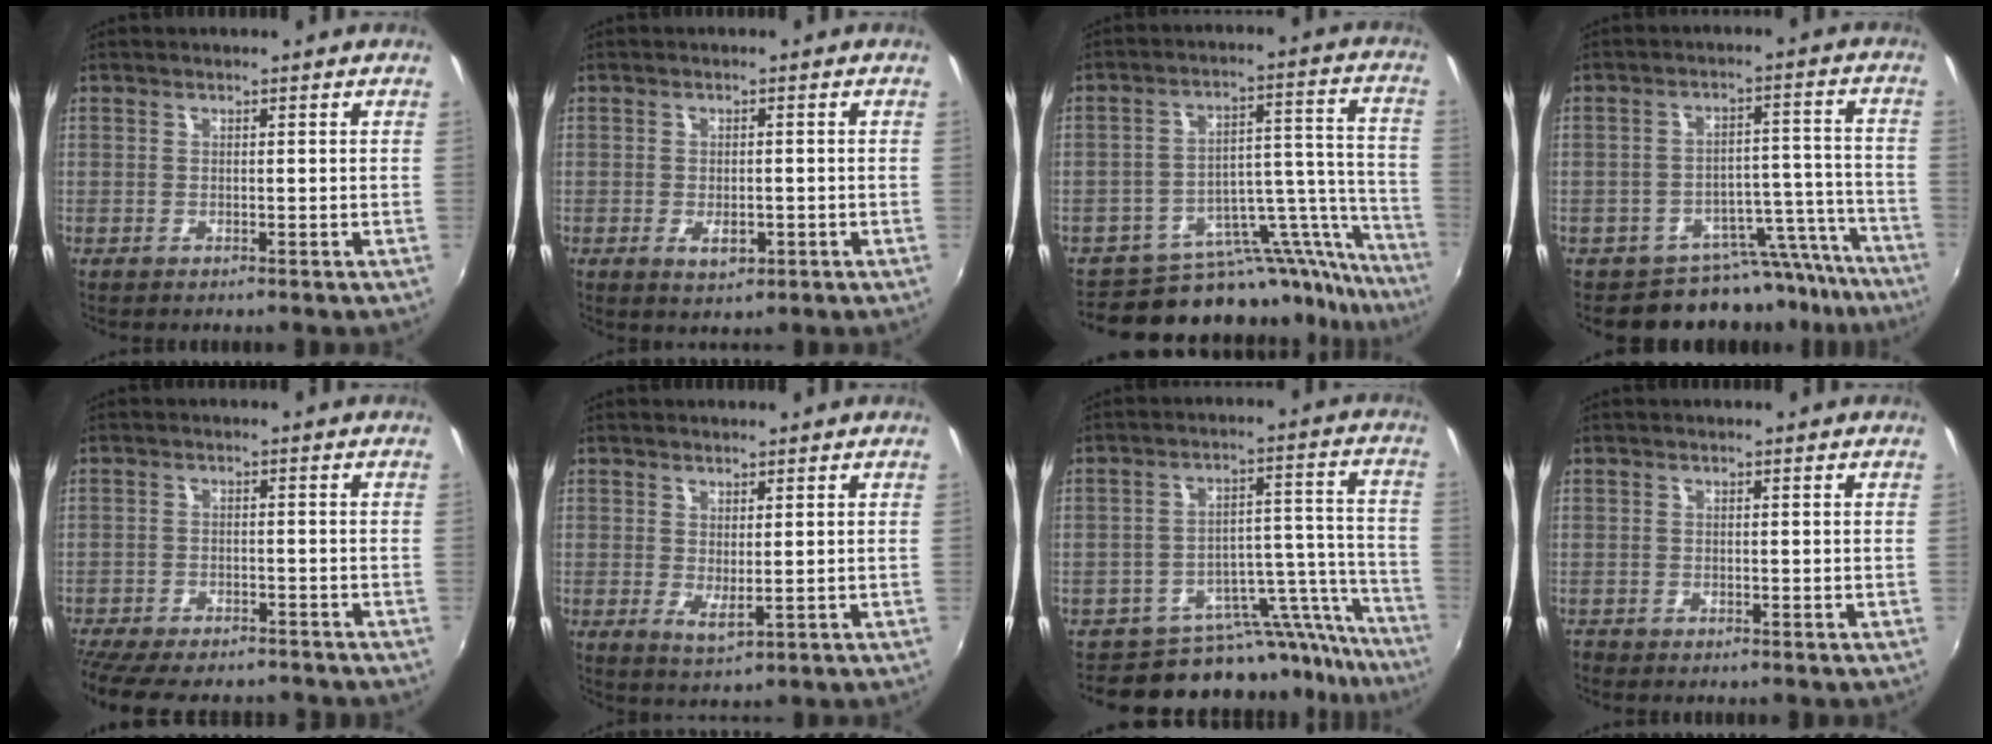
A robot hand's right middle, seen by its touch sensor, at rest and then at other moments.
{"total": 3.5, "force": [-1.2, 1.8, 2.7], "torque": [-0.052, -0.006, -0.013]}
{"total": 22.2, "force": [-20.0, 7.3, 6.4], "torque": [-0.074, 0.038, -0.282]}
{"total": 12.0, "force": [-11.1, 4.6, 1.4], "torque": [-0.001, 0.054, -0.139]}
{"total": 13.7, "force": [-11.8, 3.8, 5.8], "torque": [-0.135, -0.029, -0.178]}
{"total": 2.9, "force": [0.4, 0.8, 2.7], "torque": [-0.046, -0.009, 0.011]}
{"total": 17.7, "force": [-16.8, 5.5, 1.9], "torque": [-0.015, 0.056, -0.238]}
{"total": 1.0, "force": [-0.9, 0.5, 0.1], "torque": [-0.006, -0.001, -0.018]}